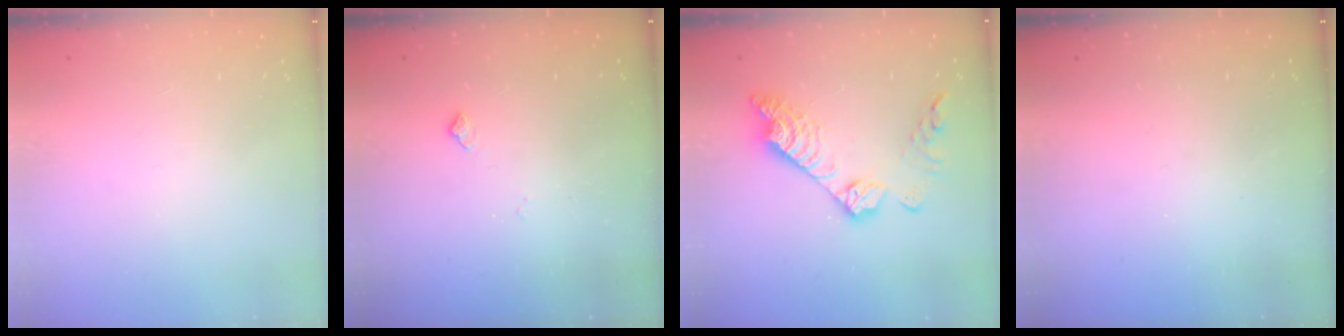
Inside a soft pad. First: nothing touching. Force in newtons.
{"total": 6.1, "press": 6.1, "slide": 0.7}
{"total": 15.3, "press": 15.3, "slide": 0.8}
{"total": 0.0}